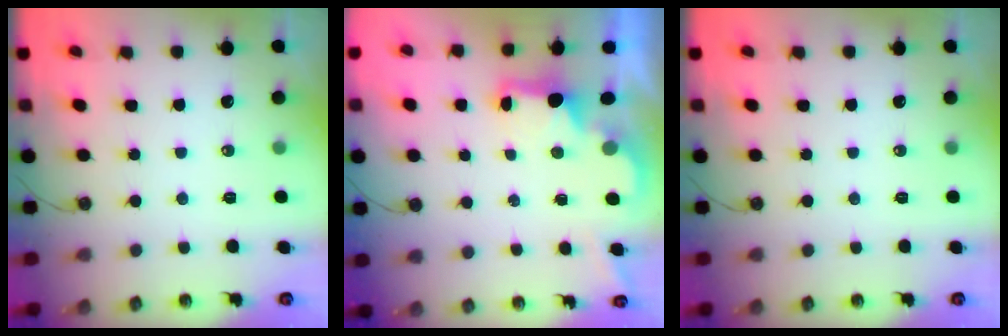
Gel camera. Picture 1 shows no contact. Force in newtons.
{"total": 2.1, "press": 2.0, "slide": 0.7}
{"total": 0.0}